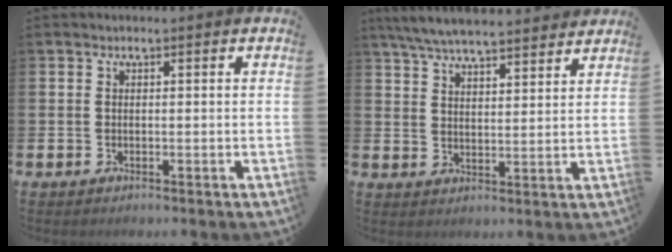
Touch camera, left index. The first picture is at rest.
{"total": 6.8, "force": [6.6, 0.7, 1.8], "torque": [-0.061, -0.025, 0.120]}